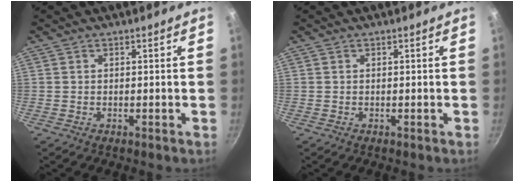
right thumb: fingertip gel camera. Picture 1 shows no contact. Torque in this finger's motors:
{"motor_torque": [-0.18, 0.08, 0.33, -0.13, -0.01]}